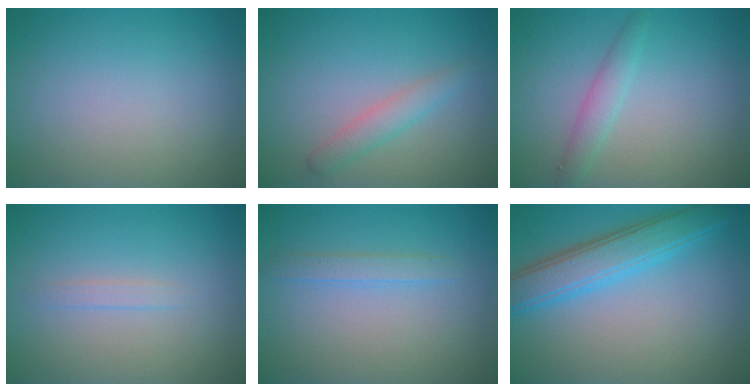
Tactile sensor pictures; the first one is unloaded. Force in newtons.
{"total": 2.0, "press": 2.0, "slide": 0.1}
{"total": 1.9, "press": 1.9, "slide": 0.1}
{"total": 0.9, "press": 0.8, "slide": 0.1}
{"total": 1.4, "press": 1.4, "slide": 0.0}
{"total": 5.0, "press": 5.0, "slide": 0.1}